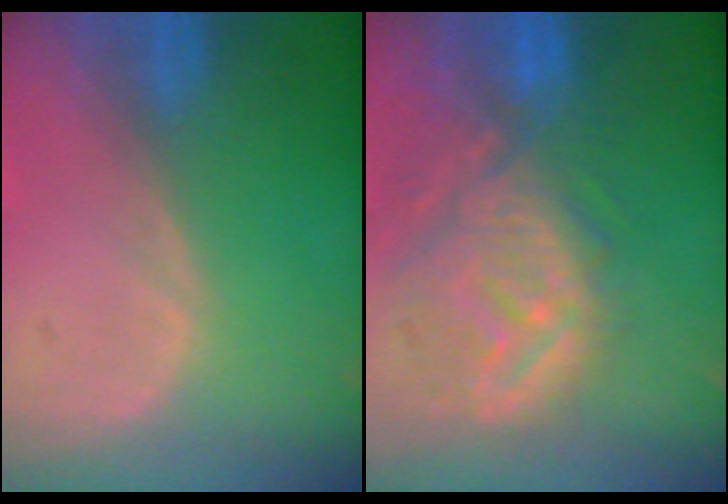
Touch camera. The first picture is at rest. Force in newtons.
{"total": 11.9, "press": 10.9, "slide": 4.9}